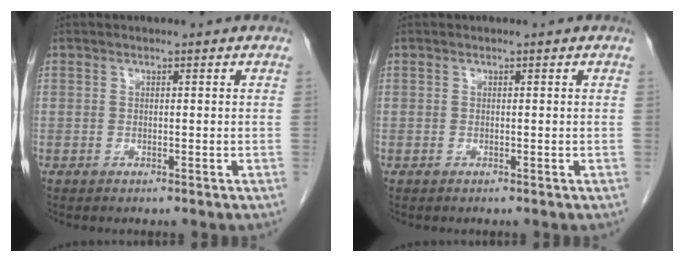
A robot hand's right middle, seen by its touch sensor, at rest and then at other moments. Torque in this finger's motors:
{"motor_torque": [-0.24, 0.25, -0.03, 0.00]}